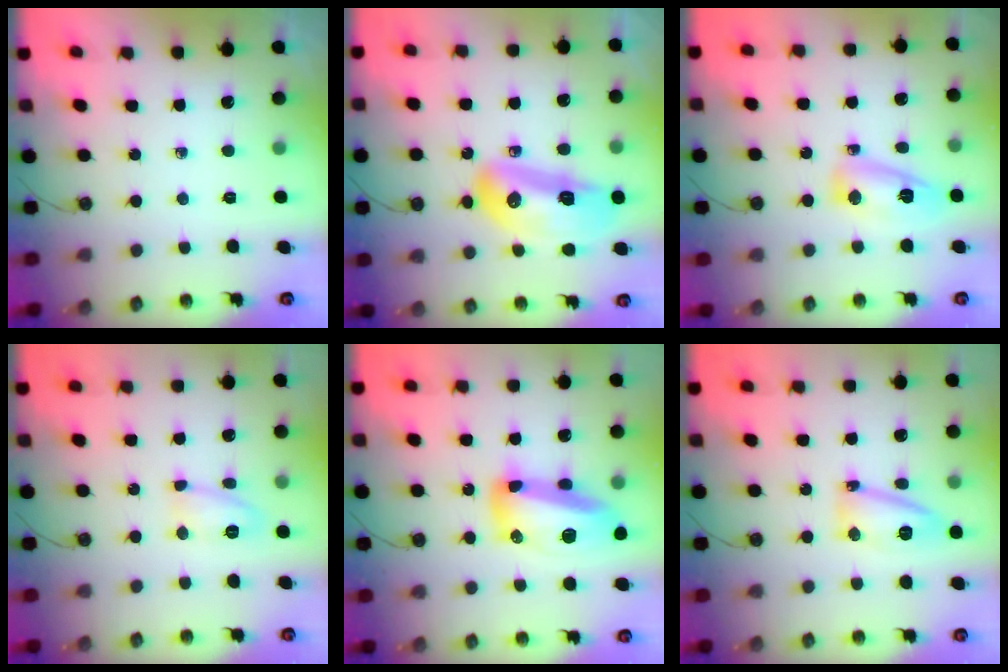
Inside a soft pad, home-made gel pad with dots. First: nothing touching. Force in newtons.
{"total": 17.0, "press": 16.8, "slide": 2.1}
{"total": 8.9, "press": 8.9, "slide": 0.4}
{"total": 8.6, "press": 8.6, "slide": 0.5}
{"total": 16.6, "press": 16.5, "slide": 1.1}
{"total": 10.3, "press": 10.3, "slide": 0.7}